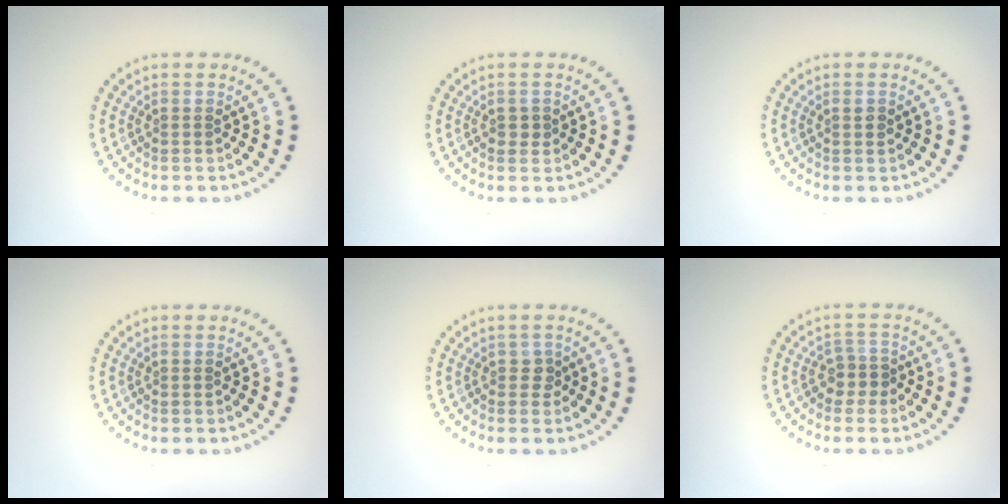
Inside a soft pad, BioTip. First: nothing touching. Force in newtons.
{"total": 1.2, "press": 1.2, "slide": 0.2}
{"total": 0.7, "press": 0.7, "slide": 0.2}
{"total": 0.0}
{"total": 1.0, "press": 0.9, "slide": 0.4}
{"total": 1.9, "press": 1.5, "slide": 1.1}